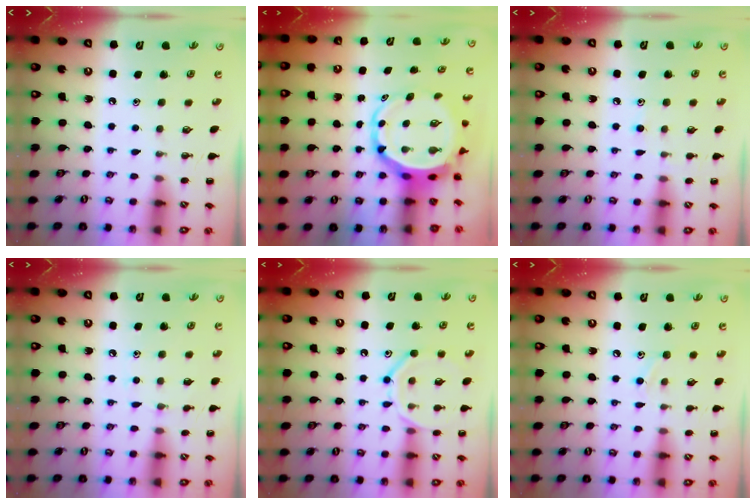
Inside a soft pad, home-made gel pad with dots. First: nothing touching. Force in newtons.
{"total": 7.8, "press": 7.5, "slide": 2.0}
{"total": 6.7, "press": 6.3, "slide": 2.3}
{"total": 6.4, "press": 6.1, "slide": 1.9}
{"total": 12.0, "press": 12.0, "slide": 0.7}
{"total": 6.3, "press": 5.9, "slide": 2.1}